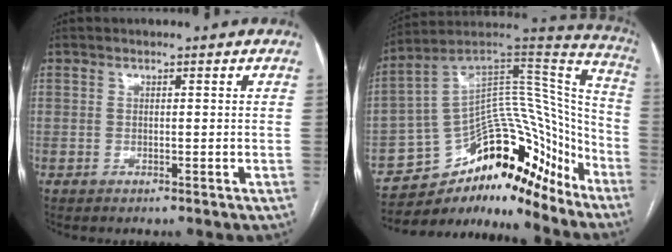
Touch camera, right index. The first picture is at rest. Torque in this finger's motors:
{"motor_torque": [-0.35, -0.59, 0.09, -0.02]}